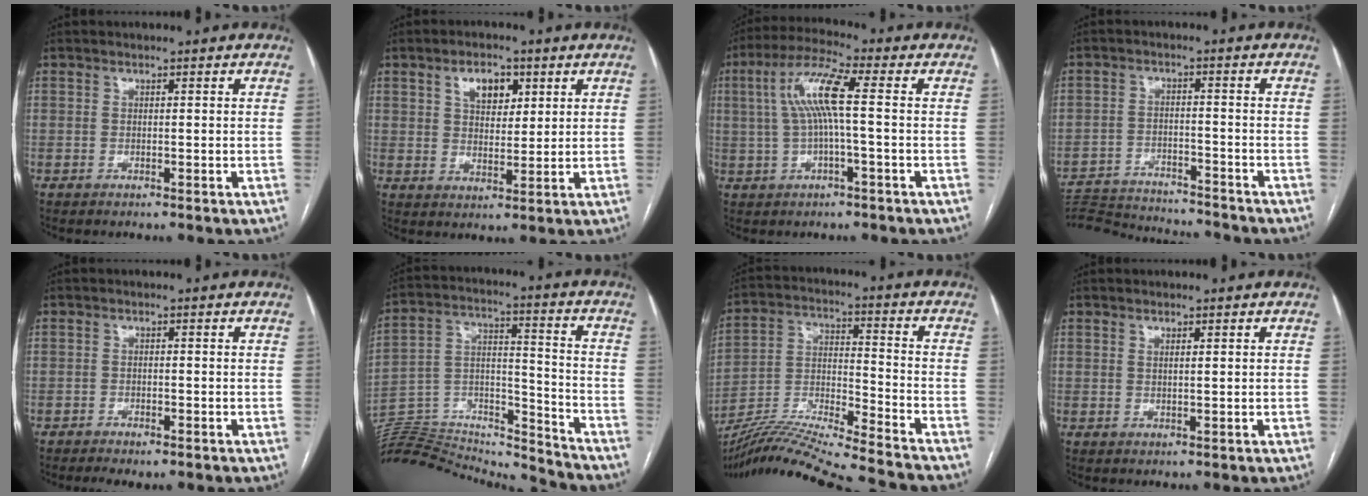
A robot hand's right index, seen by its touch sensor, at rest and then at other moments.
{"total": 6.0, "force": [2.7, 3.5, 4.1], "torque": [-0.069, 0.009, 0.049]}
{"total": 8.8, "force": [0.7, 0.9, 8.7], "torque": [-0.182, 0.028, 0.014]}
{"total": 15.4, "force": [-14.6, 2.4, 4.1], "torque": [-0.083, 0.004, -0.218]}
{"total": 3.6, "force": [-2.6, 1.7, 1.9], "torque": [-0.031, -0.004, -0.034]}
{"total": 24.0, "force": [-23.2, 3.7, 4.8], "torque": [-0.126, 0.034, -0.369]}
{"total": 24.8, "force": [-22.5, 0.2, 10.6], "torque": [-0.196, -0.035, -0.363]}
{"total": 1.0, "force": [0.4, 0.3, 0.8], "torque": [-0.017, -0.001, 0.007]}